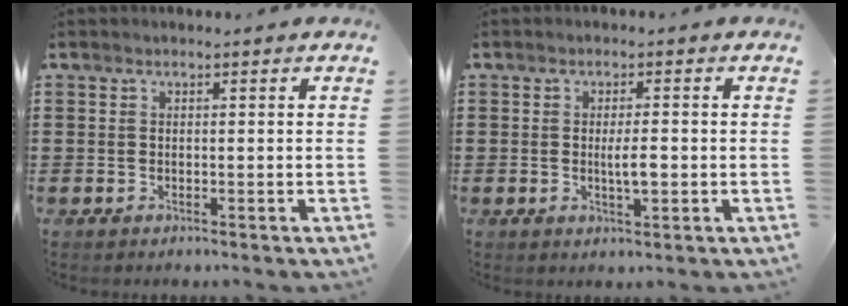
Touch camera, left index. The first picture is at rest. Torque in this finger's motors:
{"motor_torque": [0.46, 0.40, 0.18, 0.06]}